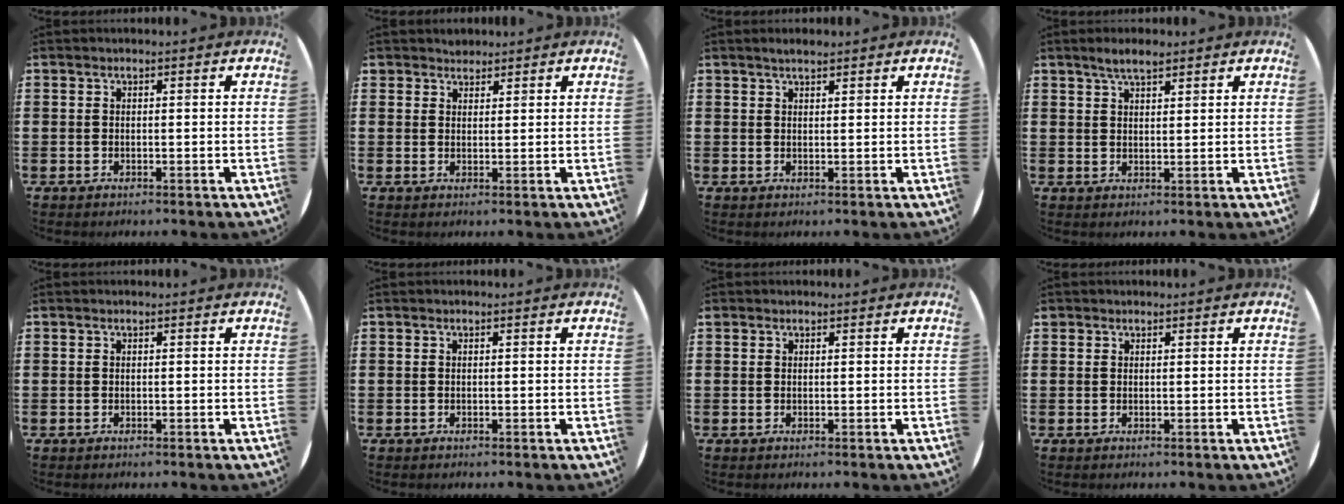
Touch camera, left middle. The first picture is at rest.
{"total": 1.7, "force": [1.6, 0.6, -0.2], "torque": [0.001, 0.004, 0.032]}
{"total": 1.5, "force": [1.3, 0.3, 0.7], "torque": [-0.015, 0.004, 0.023]}
{"total": 3.2, "force": [2.5, 0.9, 1.7], "torque": [-0.029, 0.001, 0.044]}
{"total": 0.0}
{"total": 0.0}
{"total": 0.0}
{"total": 0.5, "force": [0.5, 0.2, -0.1], "torque": [0.003, 0.004, 0.009]}